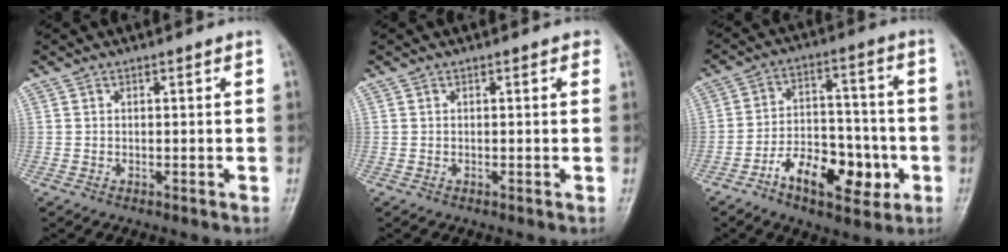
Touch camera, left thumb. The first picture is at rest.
{"total": 0.6, "force": [0.3, 0.3, 0.4], "torque": [0.001, 0.001, -0.002]}
{"total": 13.9, "force": [-5.7, 7.5, 10.2], "torque": [-0.135, 0.039, -0.092]}